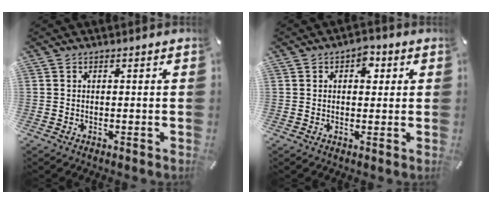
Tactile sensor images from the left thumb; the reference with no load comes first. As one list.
[{"total": 4.1, "force": [1.4, 2.7, 2.7], "torque": [-0.019, -0.007, 0.013]}]